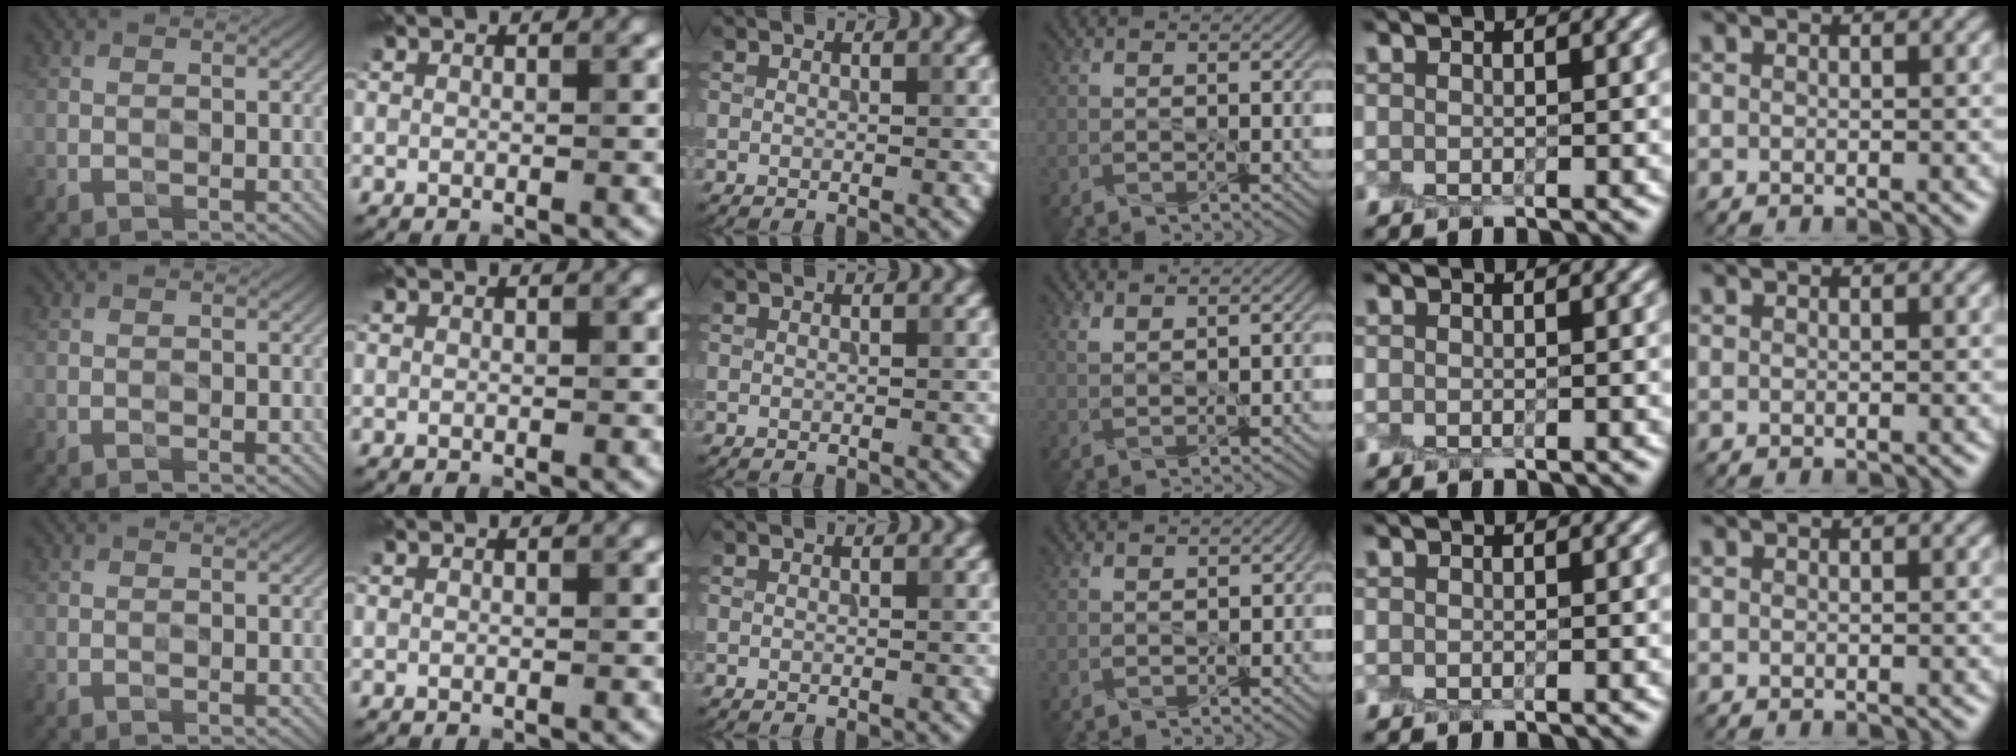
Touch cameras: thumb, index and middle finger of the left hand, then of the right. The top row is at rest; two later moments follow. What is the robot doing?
{"motion": "peel", "object": "plastic wrap"}